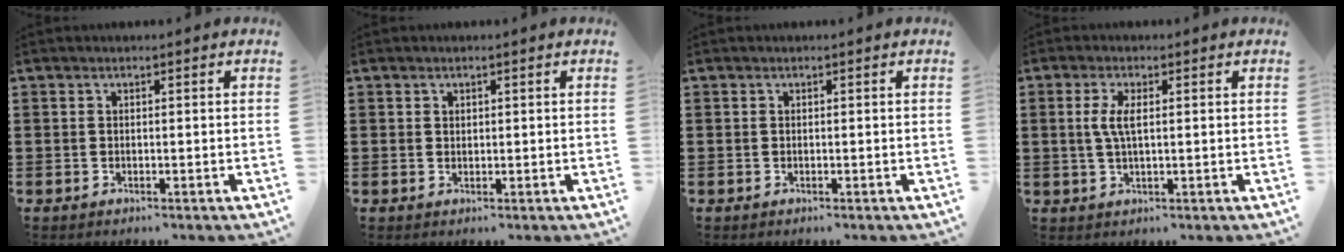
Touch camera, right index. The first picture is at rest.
{"total": 0.7, "force": [0.5, 0.5, 0.2], "torque": [-0.005, 0.001, 0.009]}
{"total": 0.0}
{"total": 3.5, "force": [0.5, 1.0, 3.3], "torque": [-0.073, 0.003, 0.004]}